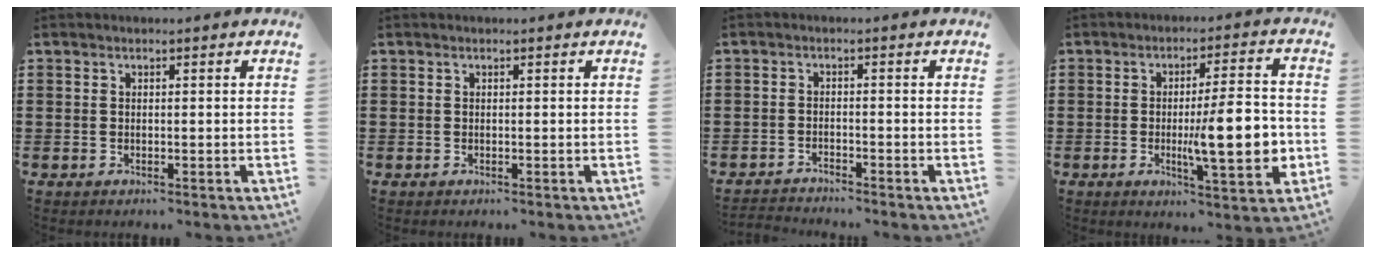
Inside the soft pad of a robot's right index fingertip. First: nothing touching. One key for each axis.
{"total": 0.0}
{"total": 1.9, "fx": -1.9, "fy": 0.0, "fz": -0.1, "tx": -0.003, "ty": 0.003, "tz": -0.042}
{"total": 11.8, "fx": -1.6, "fy": 3.0, "fz": 11.3, "tx": -0.151, "ty": -0.010, "tz": -0.025}